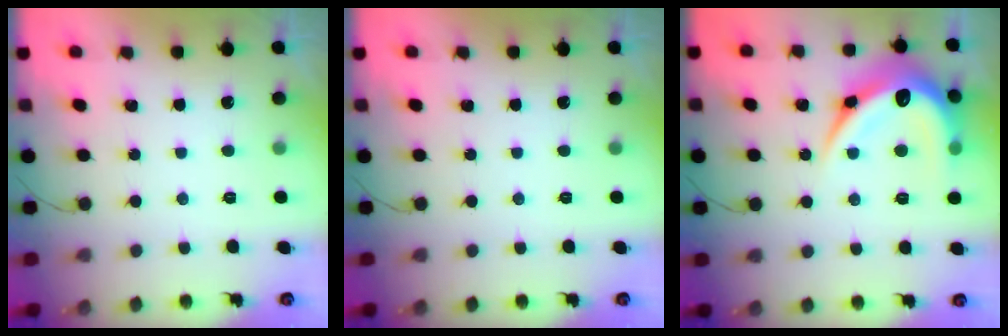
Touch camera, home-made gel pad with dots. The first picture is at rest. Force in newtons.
{"total": 0.0}
{"total": 20.4, "press": 20.4, "slide": 0.3}